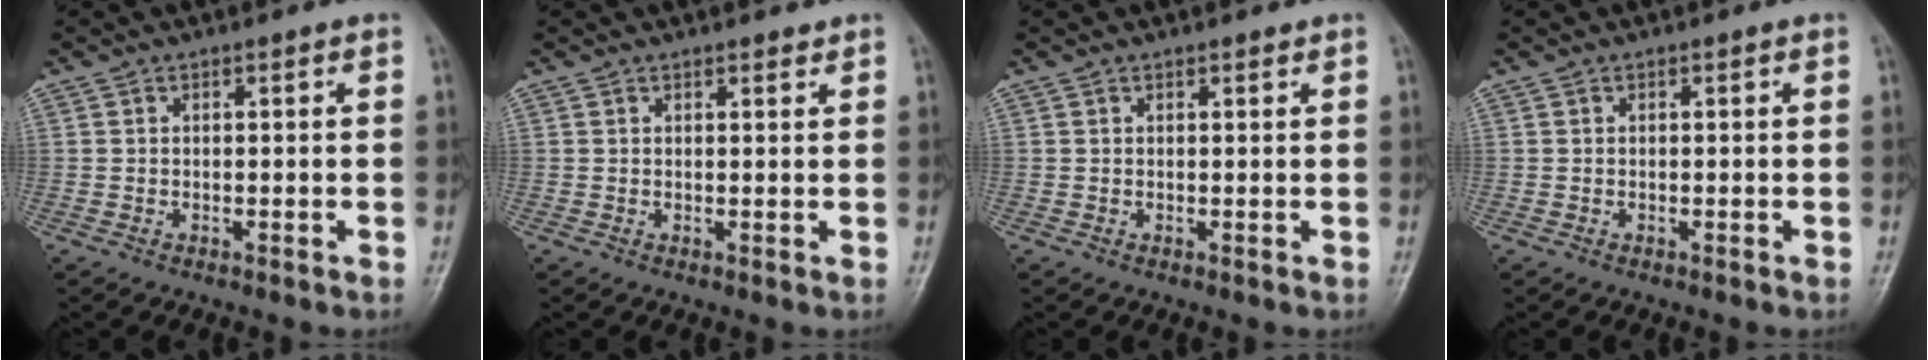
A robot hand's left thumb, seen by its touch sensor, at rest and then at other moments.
{"total": 1.2, "force": [1.1, 0.4, 0.2], "torque": [0.000, -0.009, 0.015]}
{"total": 0.6, "force": [0.5, 0.2, 0.1], "torque": [-0.005, -0.006, 0.008]}
{"total": 0.0}